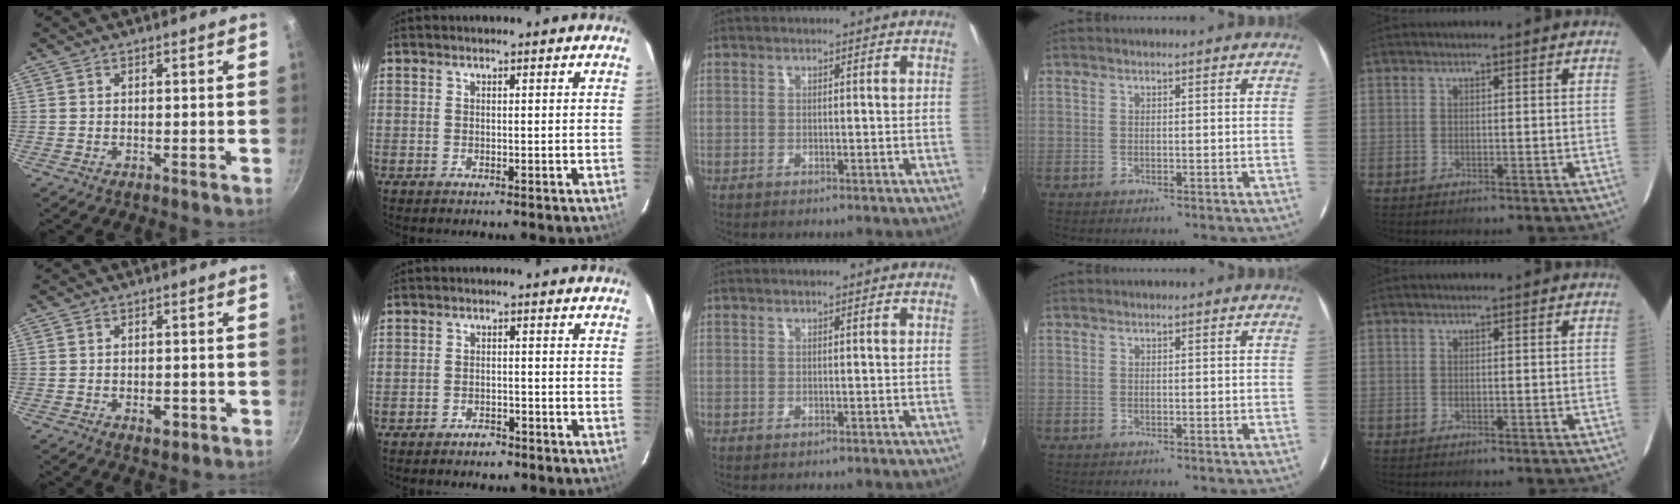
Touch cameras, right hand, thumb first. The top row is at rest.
{"thumb": {"total": 2.9, "force": [-1.1, 1.7, 2.1], "torque": [-0.025, 0.004, -0.013]}, "index": {"total": 3.0, "force": [-2.4, 1.5, 0.9], "torque": [-0.026, 0.006, -0.036]}}